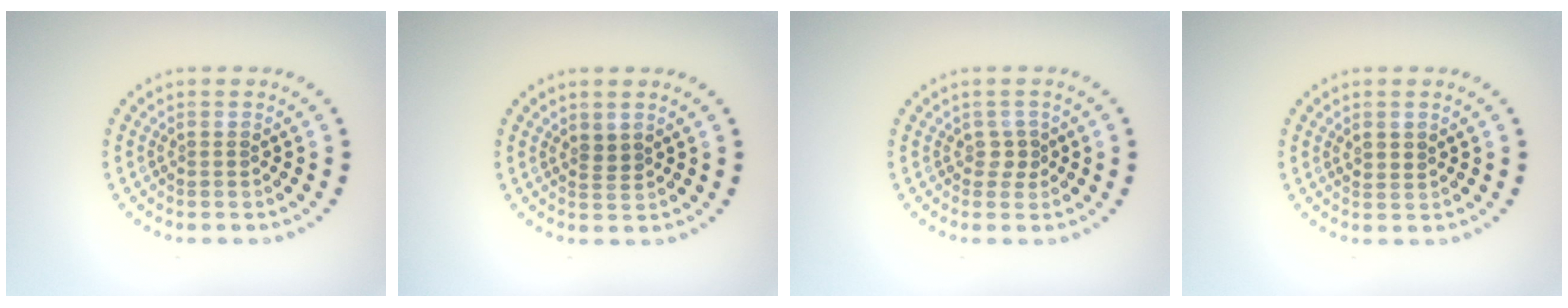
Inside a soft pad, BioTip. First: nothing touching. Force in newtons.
{"total": 1.2, "press": 1.0, "slide": 0.7}
{"total": 1.1, "press": 0.8, "slide": 0.7}
{"total": 1.2, "press": 1.0, "slide": 0.6}